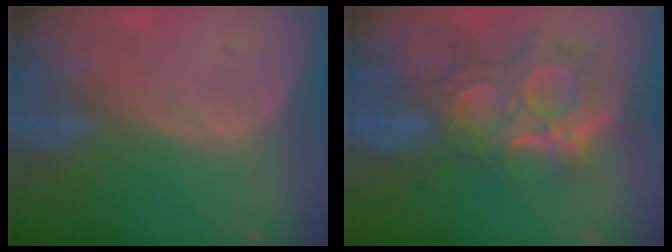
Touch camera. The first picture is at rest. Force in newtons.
{"total": 12.0, "press": 10.7, "slide": 5.3}